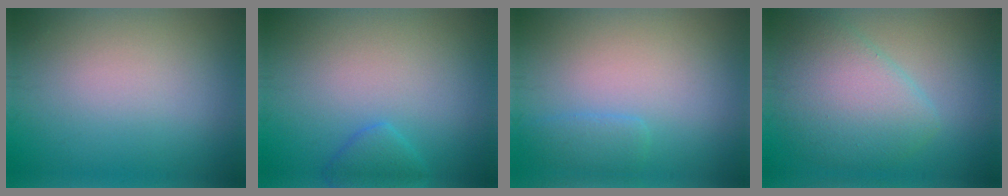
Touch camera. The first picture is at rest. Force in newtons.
{"total": 1.7, "press": 1.7, "slide": 0.2}
{"total": 1.6, "press": 1.5, "slide": 0.2}
{"total": 5.8, "press": 5.8, "slide": 0.4}